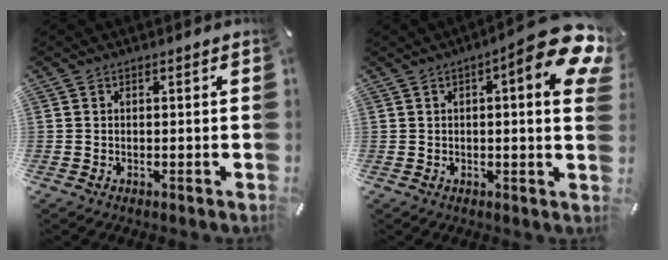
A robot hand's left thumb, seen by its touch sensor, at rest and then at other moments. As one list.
[{"total": 13.2, "force": [5.7, 2.7, 11.7], "torque": [-0.145, -0.045, 0.086]}]